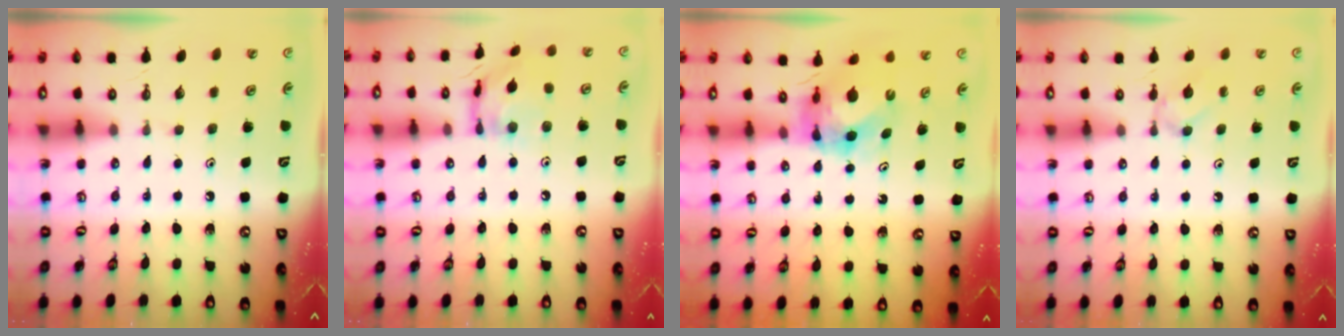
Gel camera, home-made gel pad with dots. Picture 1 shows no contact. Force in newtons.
{"total": 13.1, "press": 13.0, "slide": 1.1}
{"total": 6.7, "press": 6.7, "slide": 0.7}
{"total": 5.7, "press": 5.6, "slide": 1.1}